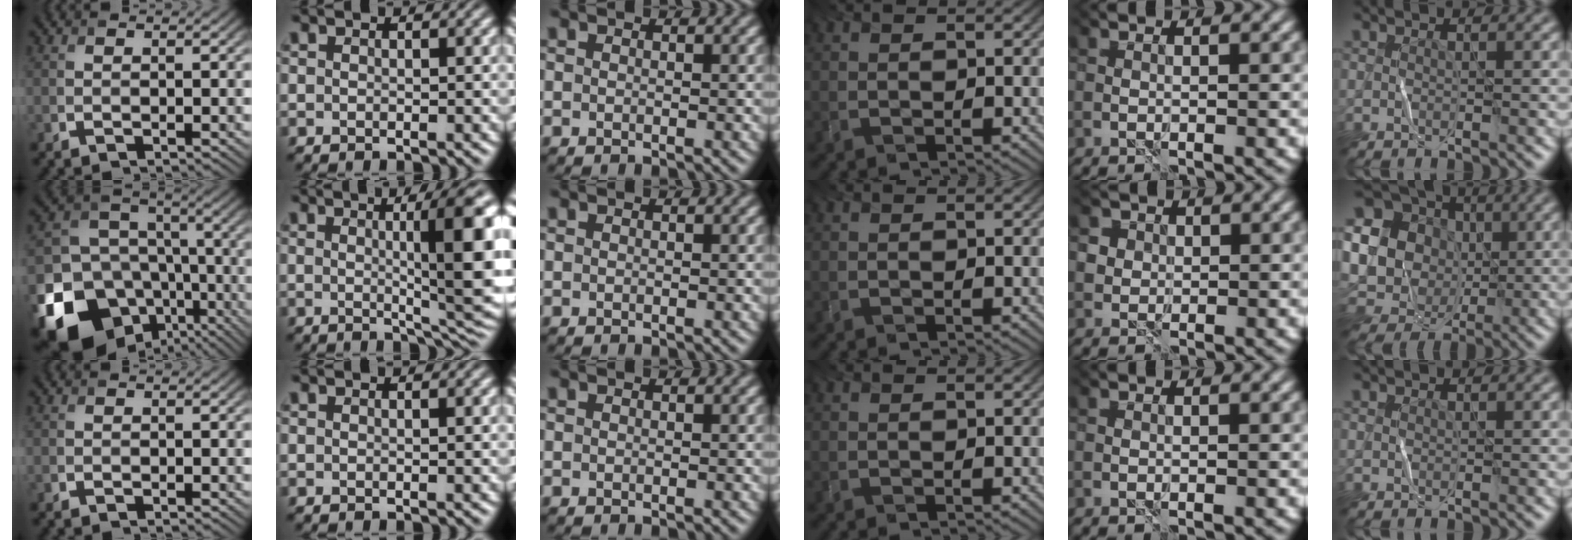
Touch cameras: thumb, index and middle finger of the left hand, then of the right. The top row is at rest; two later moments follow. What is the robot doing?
{"motion": "fold", "object": "bandana"}